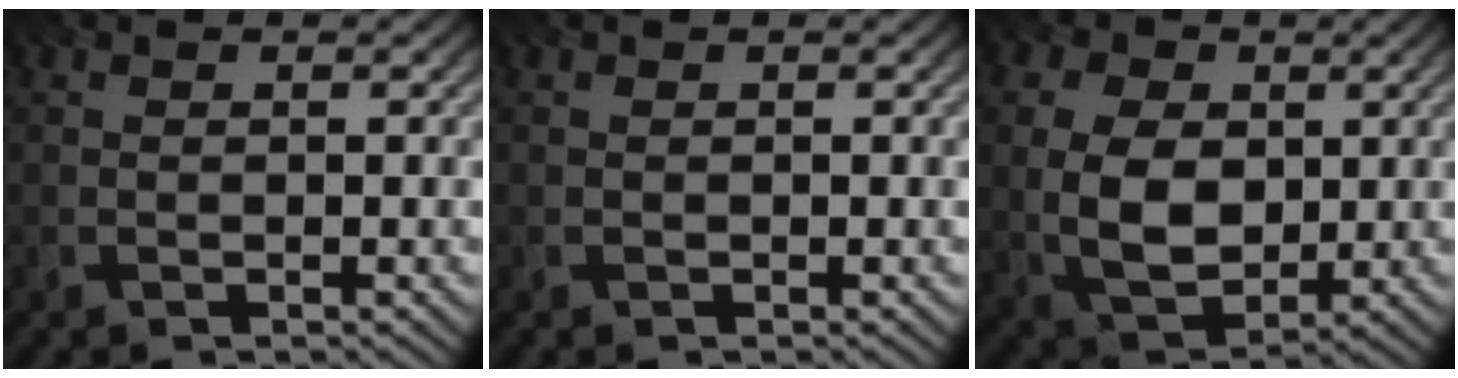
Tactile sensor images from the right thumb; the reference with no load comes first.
{"total": 0.0}
{"total": 10.4, "force": [0.3, 7.1, 7.6], "torque": [-0.181, -0.003, -0.004]}